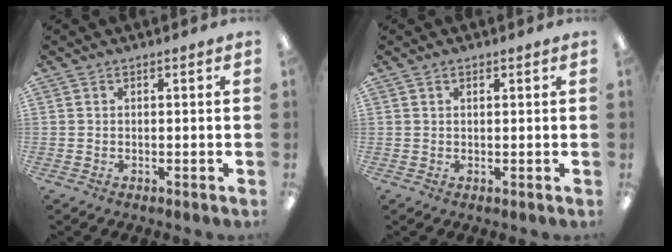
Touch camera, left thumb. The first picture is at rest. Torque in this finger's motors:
{"motor_torque": [-0.01, -0.24, -0.85, 0.19, -0.02]}